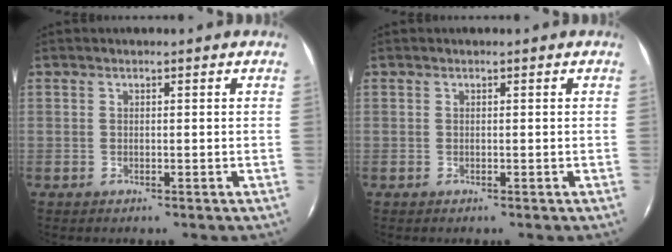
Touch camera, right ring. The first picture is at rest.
{"total": 0.0}